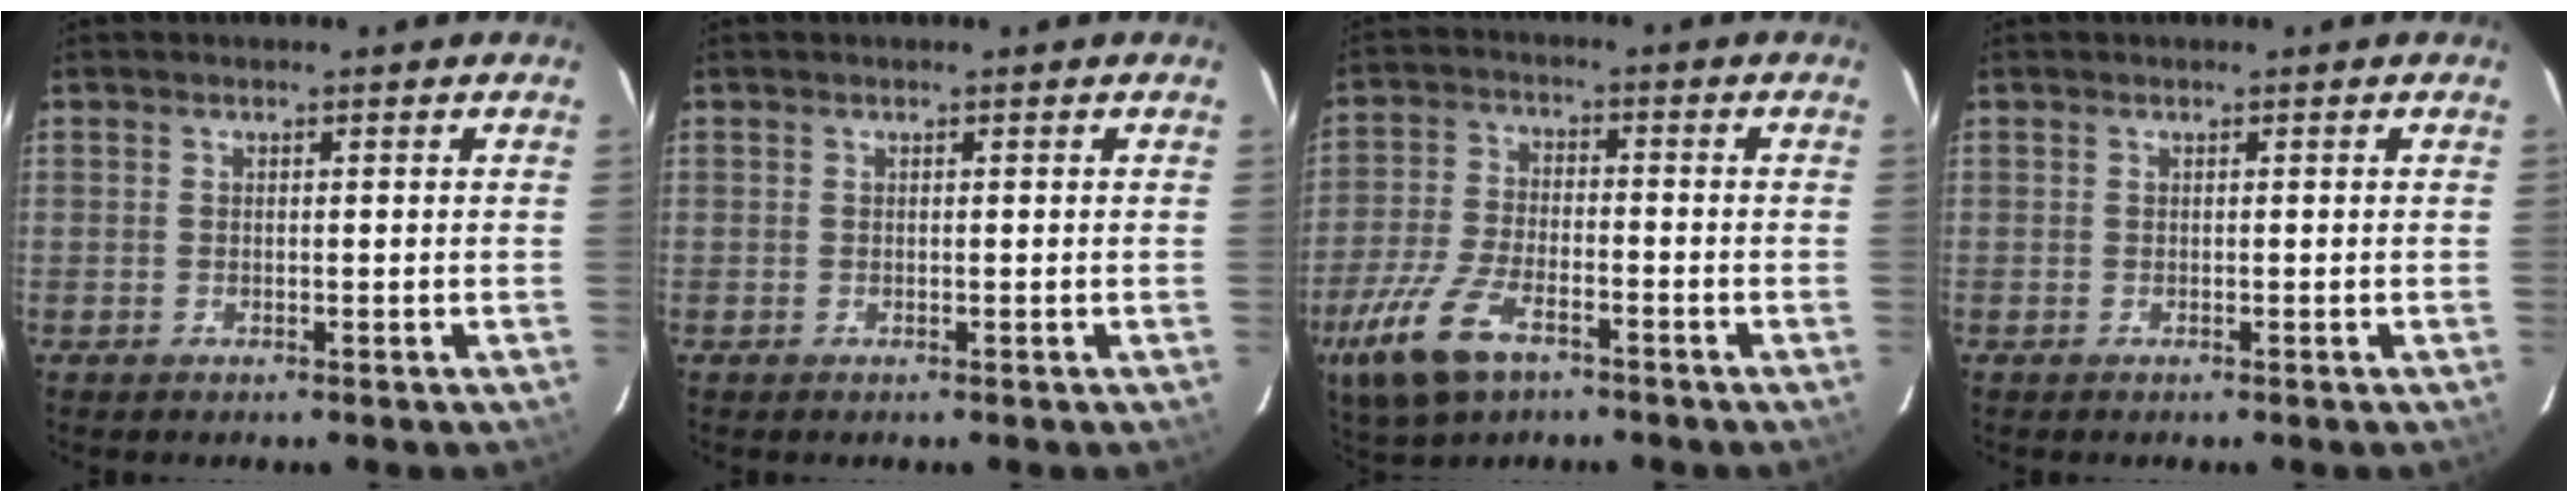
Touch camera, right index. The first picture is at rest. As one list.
[{"total": 0.0}, {"total": 13.6, "force": [-7.9, 6.3, 9.1], "torque": [-0.216, -0.024, -0.151]}, {"total": 0.0}]